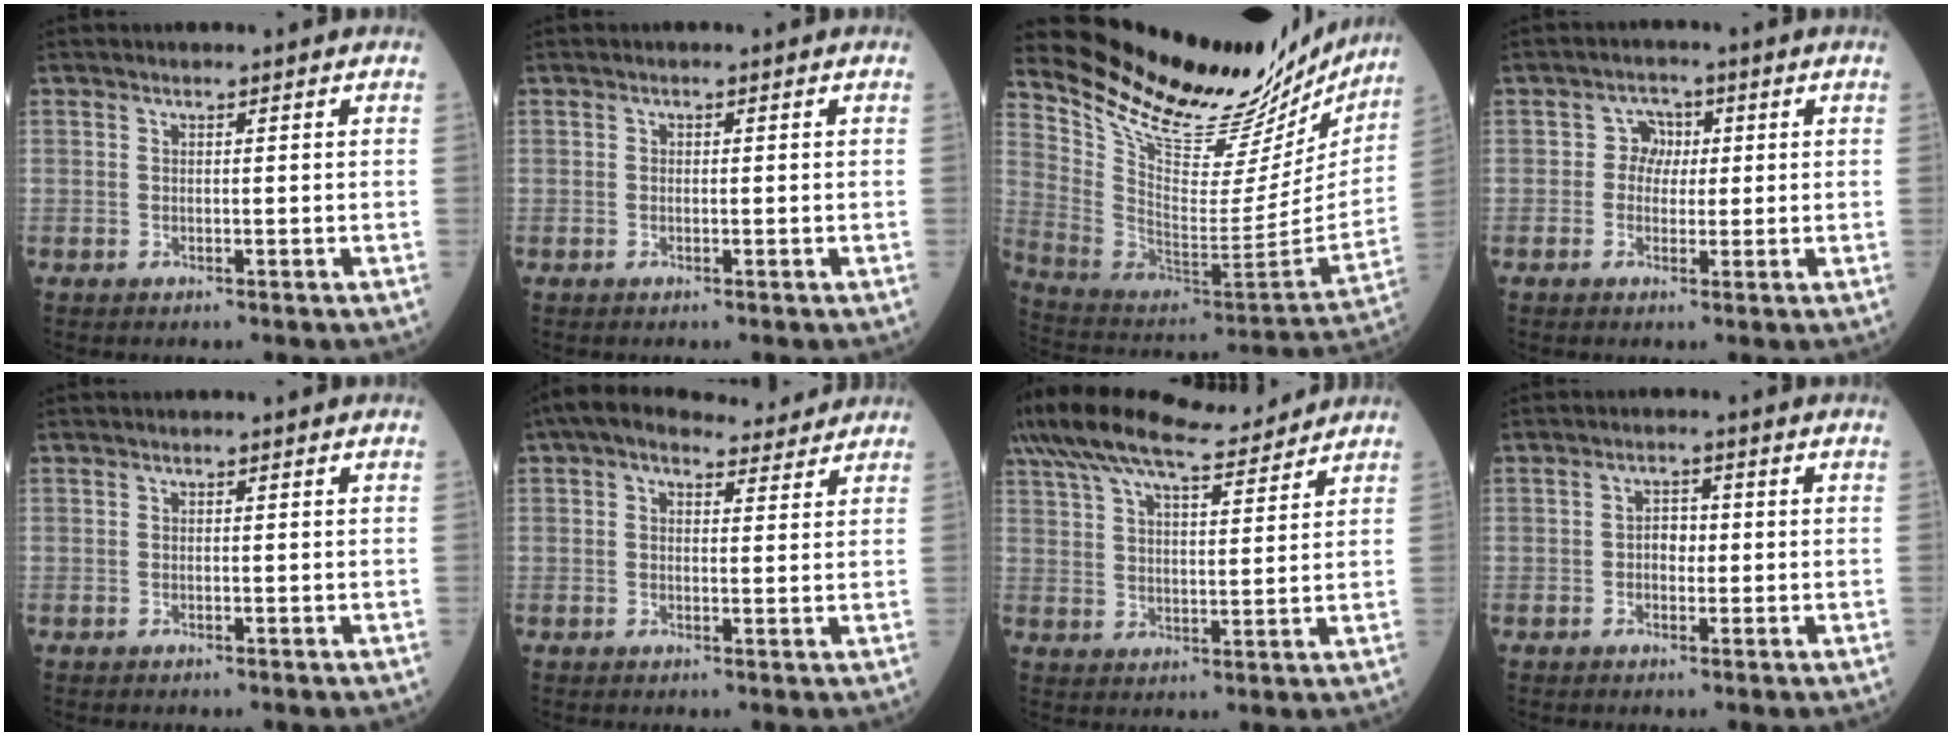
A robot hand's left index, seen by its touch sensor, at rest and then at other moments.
{"total": 0.0}
{"total": 29.6, "force": [26.1, 7.1, 11.9], "torque": [-0.195, -0.082, 0.370]}
{"total": 3.0, "force": [0.1, 2.8, 1.1], "torque": [-0.010, 0.004, -0.006]}
{"total": 0.0}
{"total": 7.5, "force": [6.1, 3.2, 3.1], "torque": [-0.049, 0.034, 0.087]}
{"total": 16.9, "force": [14.8, 3.0, 7.7], "torque": [-0.152, 0.038, 0.243]}
{"total": 2.4, "force": [-0.4, 1.6, 1.7], "torque": [-0.024, 0.006, -0.009]}